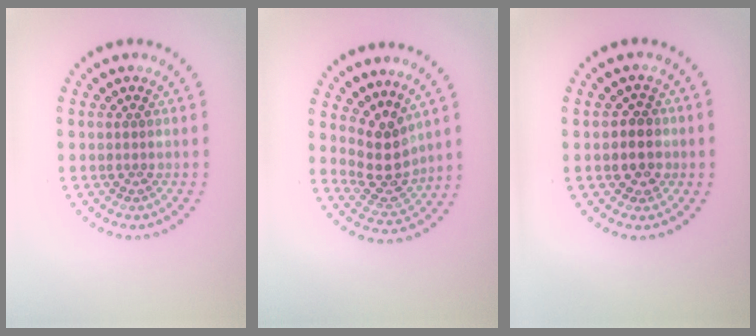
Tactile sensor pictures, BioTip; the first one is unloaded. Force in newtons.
{"total": 3.6, "press": 3.0, "slide": 2.0}
{"total": 2.6, "press": 2.5, "slide": 0.7}